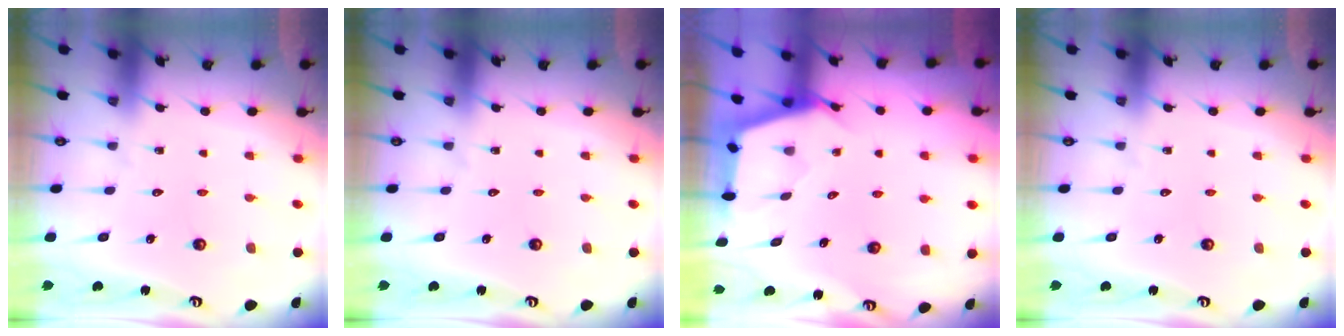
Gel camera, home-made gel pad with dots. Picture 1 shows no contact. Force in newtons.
{"total": 0.0}
{"total": 2.6, "press": 2.6, "slide": 0.4}
{"total": 0.0}